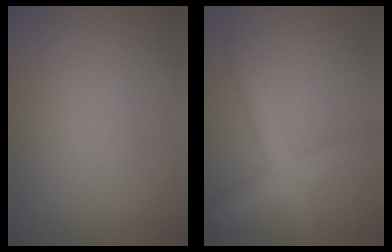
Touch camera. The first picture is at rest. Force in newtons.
{"total": 3.5, "press": 3.4, "slide": 0.3}